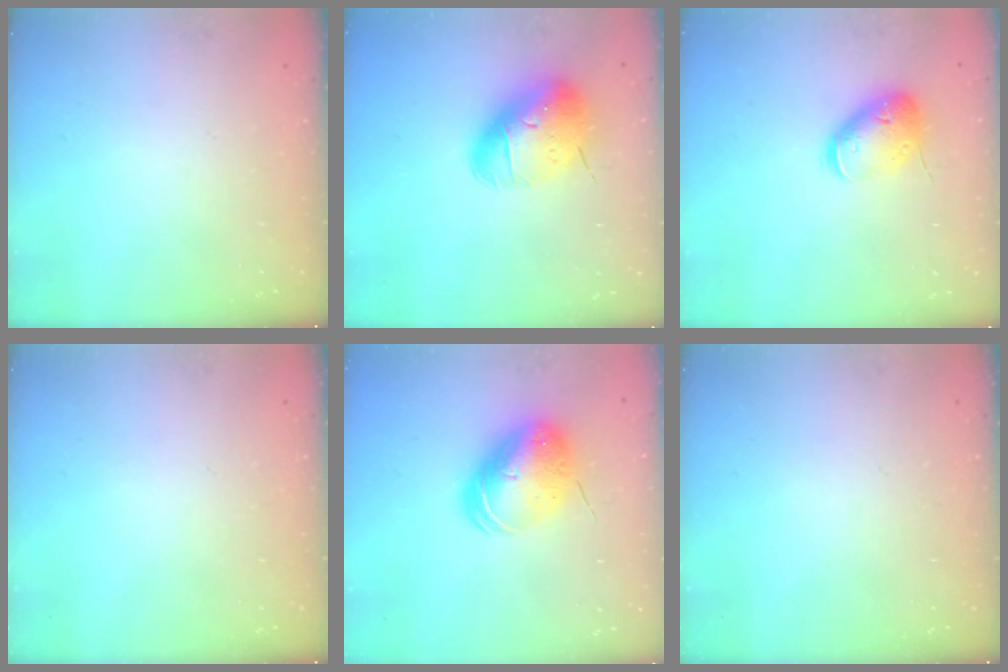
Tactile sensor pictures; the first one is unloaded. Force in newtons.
{"total": 16.6, "press": 16.5, "slide": 2.5}
{"total": 13.7, "press": 13.5, "slide": 2.1}
{"total": 0.0}
{"total": 13.0, "press": 12.7, "slide": 2.7}
{"total": 0.0}